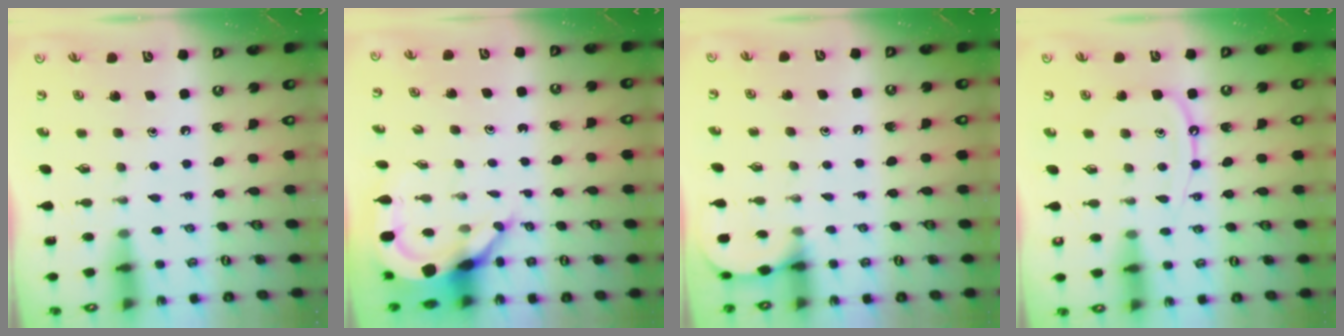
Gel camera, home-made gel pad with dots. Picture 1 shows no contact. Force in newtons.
{"total": 6.5, "press": 6.5, "slide": 0.6}
{"total": 3.5, "press": 3.5, "slide": 0.3}
{"total": 8.9, "press": 8.9, "slide": 0.9}